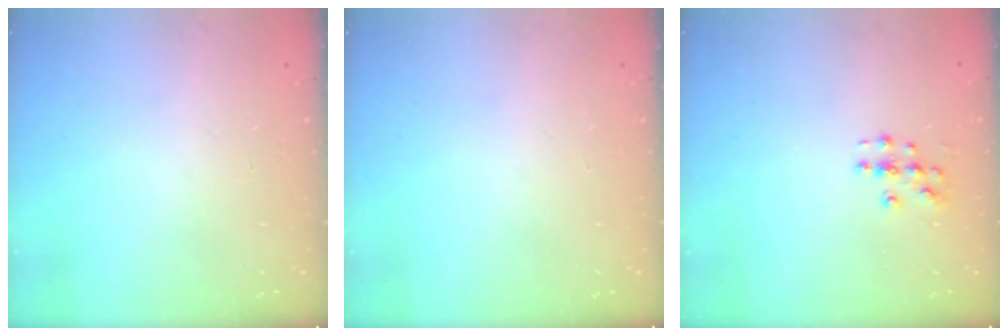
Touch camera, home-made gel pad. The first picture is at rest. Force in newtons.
{"total": 0.0}
{"total": 3.7, "press": 3.7, "slide": 0.1}